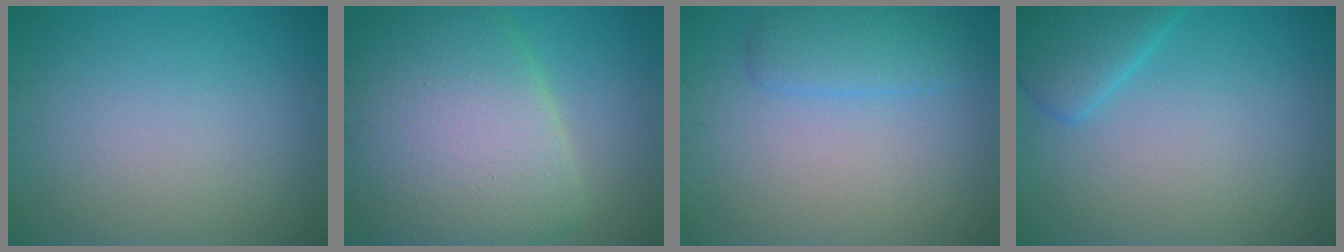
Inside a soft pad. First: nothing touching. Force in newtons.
{"total": 12.0, "press": 12.0, "slide": 0.2}
{"total": 2.7, "press": 2.7, "slide": 0.1}
{"total": 3.2, "press": 3.2, "slide": 0.3}